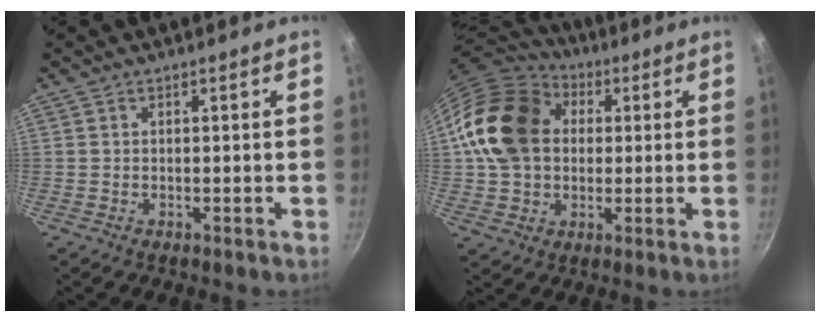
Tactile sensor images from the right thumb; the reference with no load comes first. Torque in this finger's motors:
{"motor_torque": [0.17, 2.28, 1.60, 0.08, 0.19]}